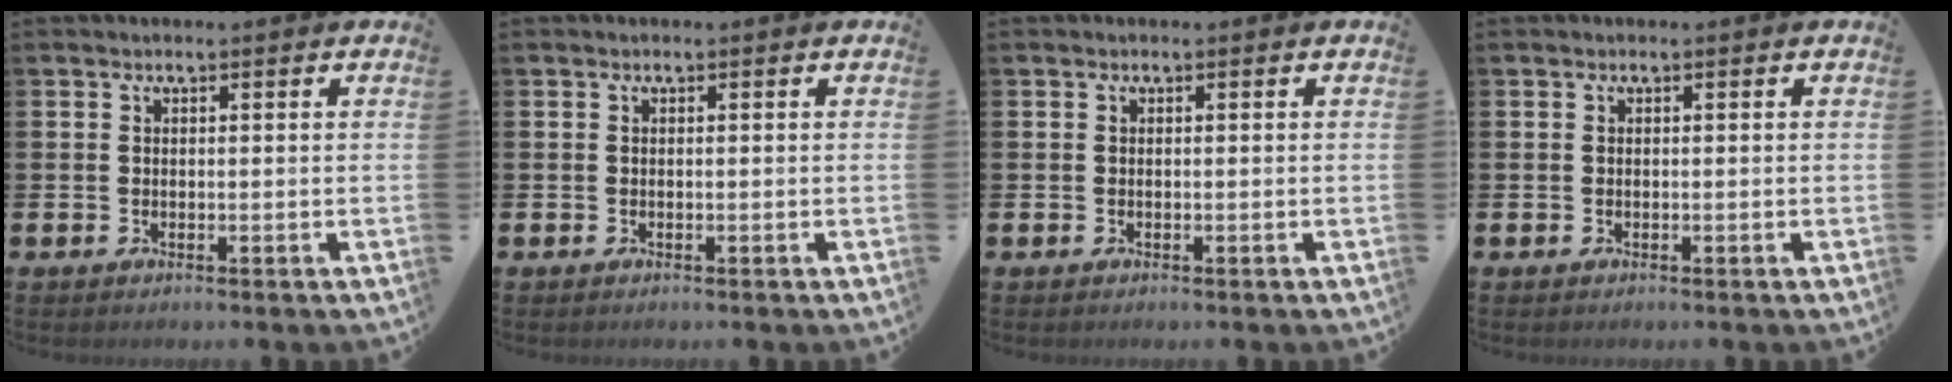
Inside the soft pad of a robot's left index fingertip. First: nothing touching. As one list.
[{"total": 0.0}, {"total": 0.0}, {"total": 0.0}]